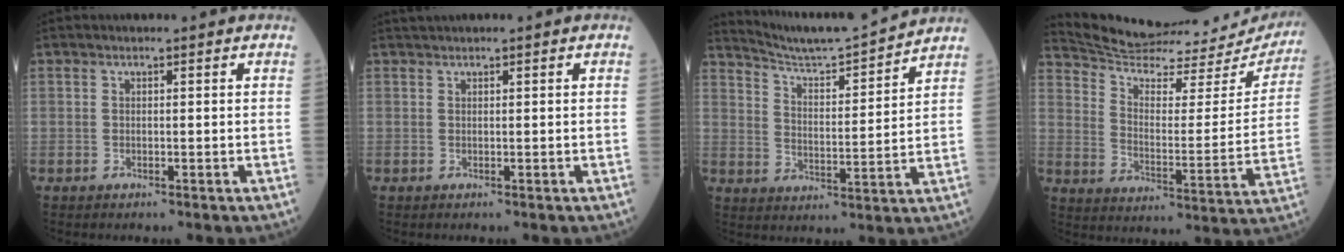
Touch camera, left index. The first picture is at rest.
{"total": 0.9, "force": [0.8, -0.2, 0.4], "torque": [-0.010, 0.015, 0.021]}
{"total": 12.5, "force": [12.1, -1.4, 2.5], "torque": [-0.058, -0.007, 0.197]}
{"total": 25.3, "force": [24.4, 3.8, 5.6], "torque": [-0.095, -0.070, 0.320]}